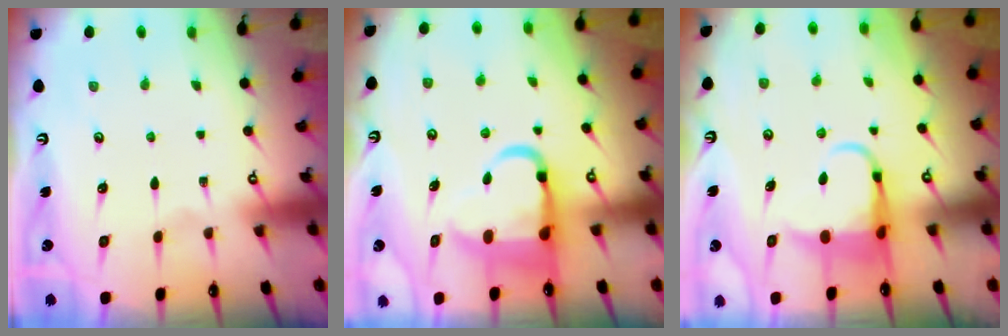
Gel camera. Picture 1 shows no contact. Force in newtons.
{"total": 10.7, "press": 10.5, "slide": 2.1}
{"total": 6.4, "press": 6.4, "slide": 0.8}